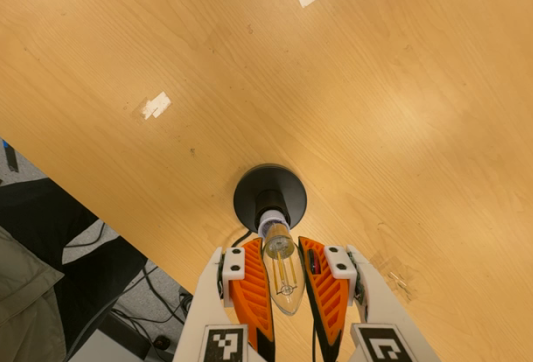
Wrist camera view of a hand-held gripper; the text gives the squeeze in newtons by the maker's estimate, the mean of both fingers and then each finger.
{"total": 20.5, "left": 21.9, "right": 19.1}